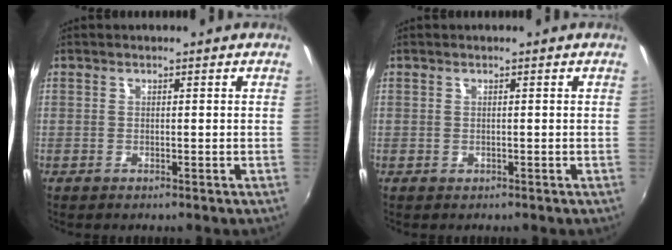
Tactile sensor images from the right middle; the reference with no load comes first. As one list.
[{"total": 0.0}]